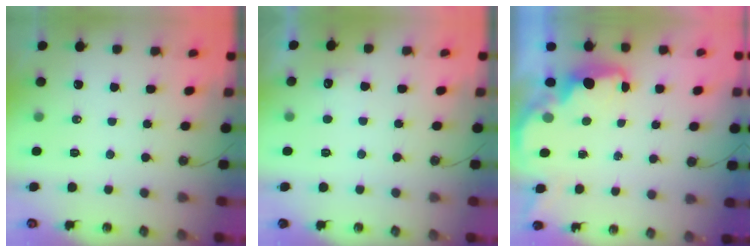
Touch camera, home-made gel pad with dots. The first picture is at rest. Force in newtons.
{"total": 6.2, "press": 6.1, "slide": 1.3}
{"total": 2.3, "press": 2.1, "slide": 0.9}